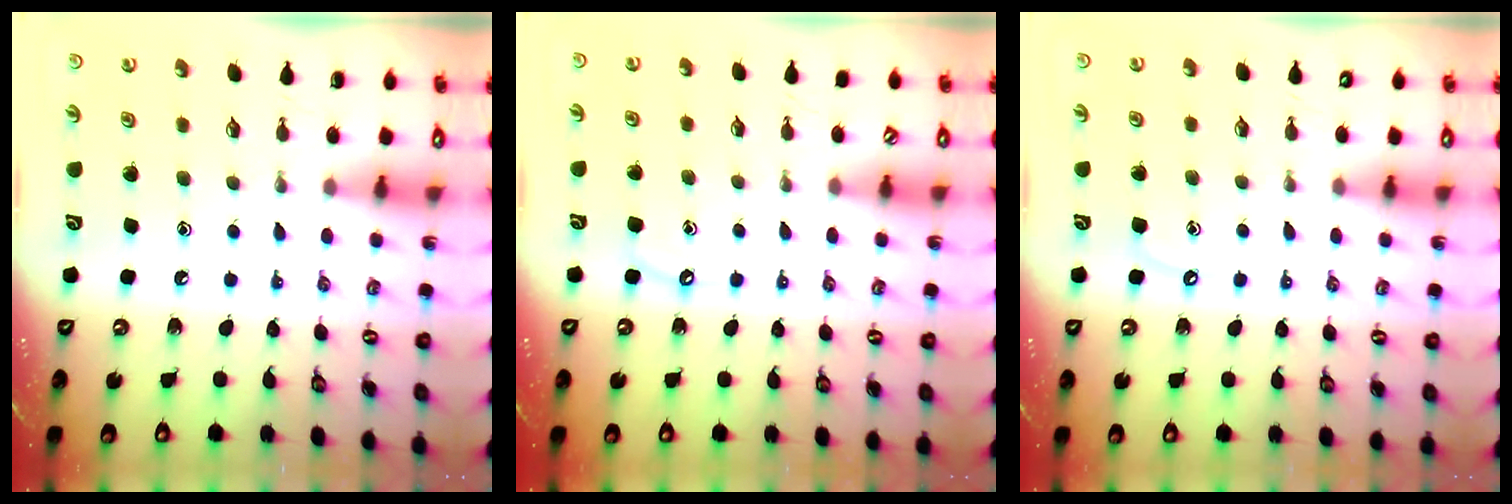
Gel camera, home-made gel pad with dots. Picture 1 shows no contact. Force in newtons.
{"total": 4.0, "press": 4.0, "slide": 0.6}
{"total": 3.4, "press": 3.4, "slide": 0.5}